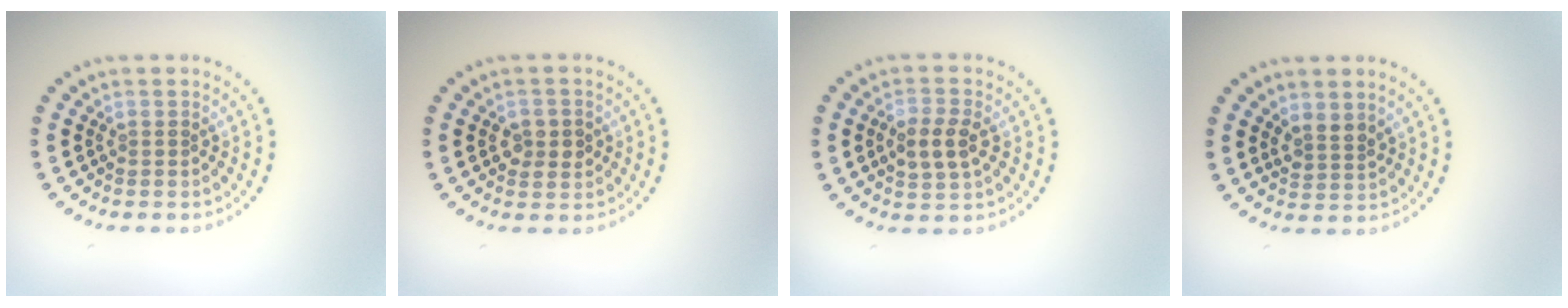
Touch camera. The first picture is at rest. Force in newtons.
{"total": 2.2, "press": 2.2, "slide": 0.4}
{"total": 3.0, "press": 3.0, "slide": 0.4}
{"total": 1.8, "press": 1.5, "slide": 1.0}